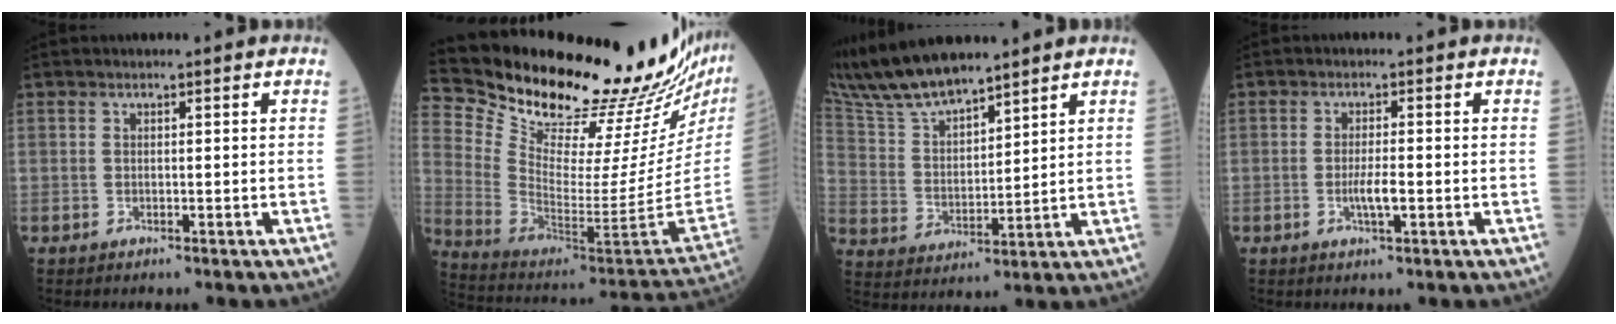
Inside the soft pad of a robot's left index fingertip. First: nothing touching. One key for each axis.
{"total": 31.2, "fx": 27.7, "fy": 1.3, "fz": 14.4, "tx": -0.239, "ty": -0.134, "tz": 0.396}
{"total": 13.6, "fx": 12.2, "fy": 2.2, "fz": 5.7, "tx": -0.129, "ty": 0.012, "tz": 0.243}
{"total": 2.9, "fx": -0.8, "fy": 0.4, "fz": 2.7, "tx": -0.057, "ty": -0.002, "tz": -0.014}